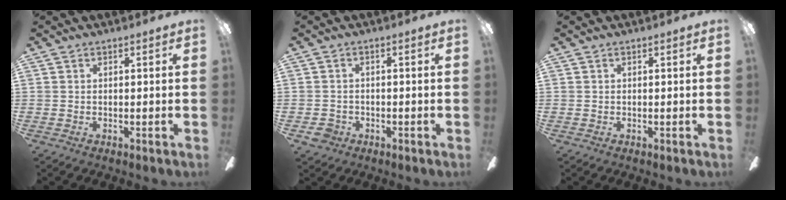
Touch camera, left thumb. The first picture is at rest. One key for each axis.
{"total": 2.9, "fx": -1.5, "fy": 2.4, "fz": 0.7, "tx": -0.015, "ty": 0.005, "tz": -0.030}
{"total": 0.0}